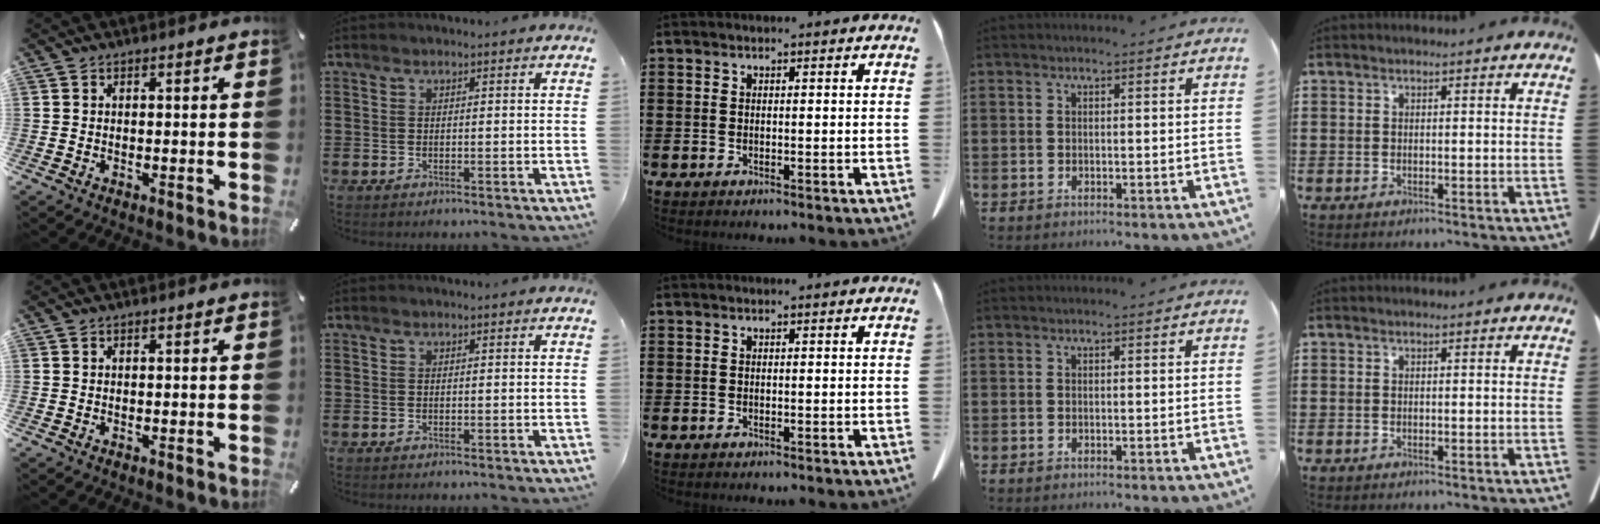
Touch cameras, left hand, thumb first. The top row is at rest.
{}